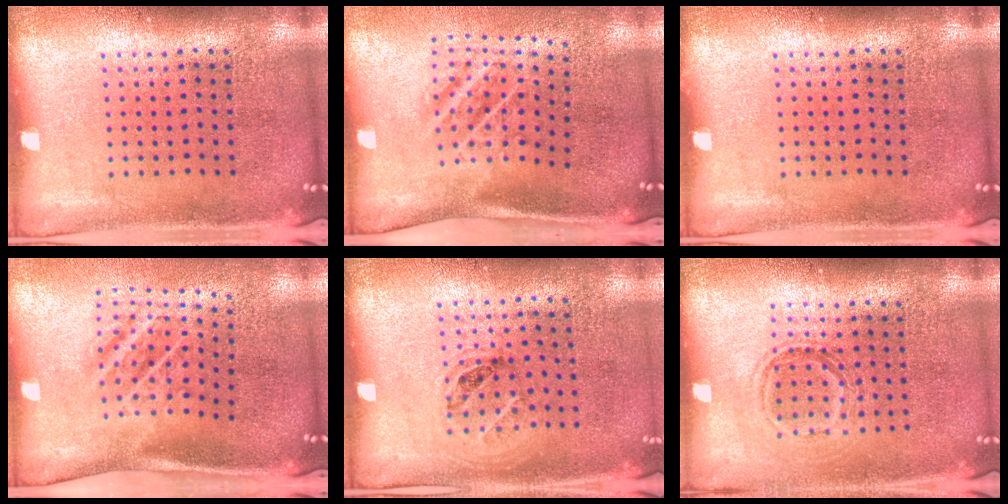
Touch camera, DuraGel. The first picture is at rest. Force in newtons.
{"total": 1.9, "press": 1.2, "slide": 1.5}
{"total": 0.0}
{"total": 1.9, "press": 1.2, "slide": 1.5}
{"total": 1.0, "press": 0.7, "slide": 0.7}
{"total": 1.2, "press": 1.0, "slide": 0.6}